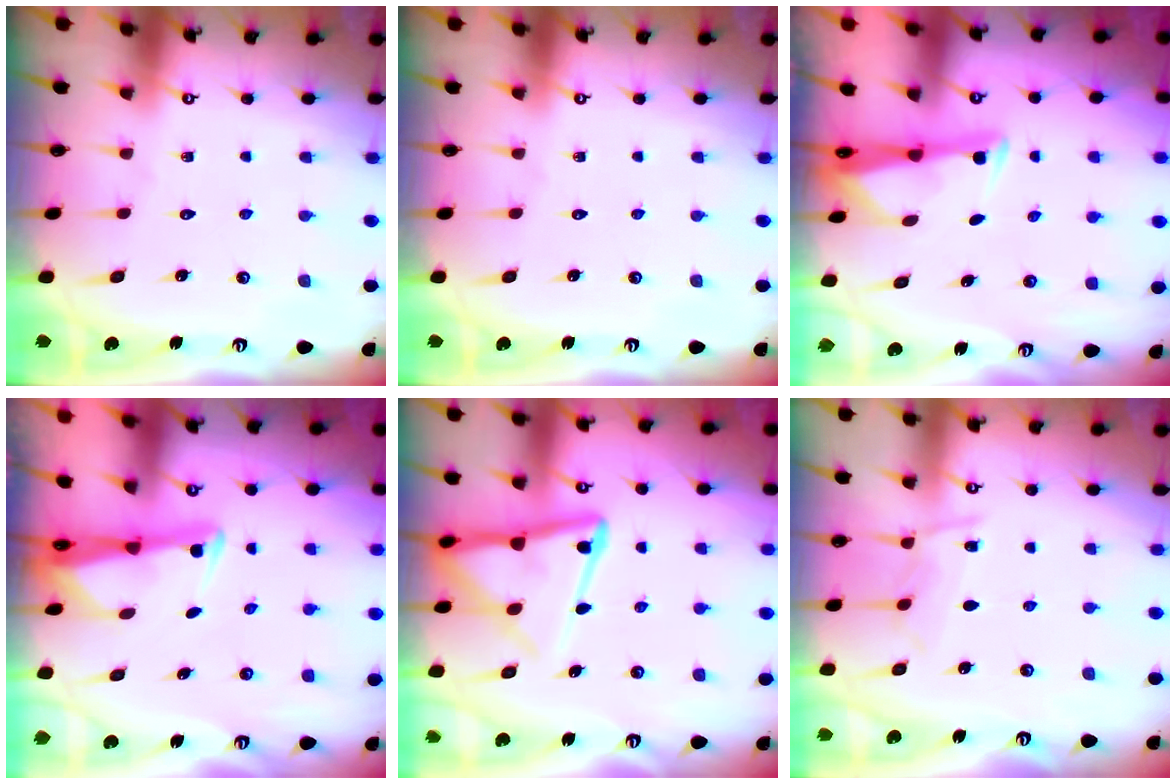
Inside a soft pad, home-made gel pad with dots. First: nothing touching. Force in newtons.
{"total": 0.0}
{"total": 2.7, "press": 2.7, "slide": 0.4}
{"total": 2.6, "press": 2.6, "slide": 0.5}
{"total": 13.3, "press": 13.2, "slide": 1.3}
{"total": 7.2, "press": 7.1, "slide": 0.8}